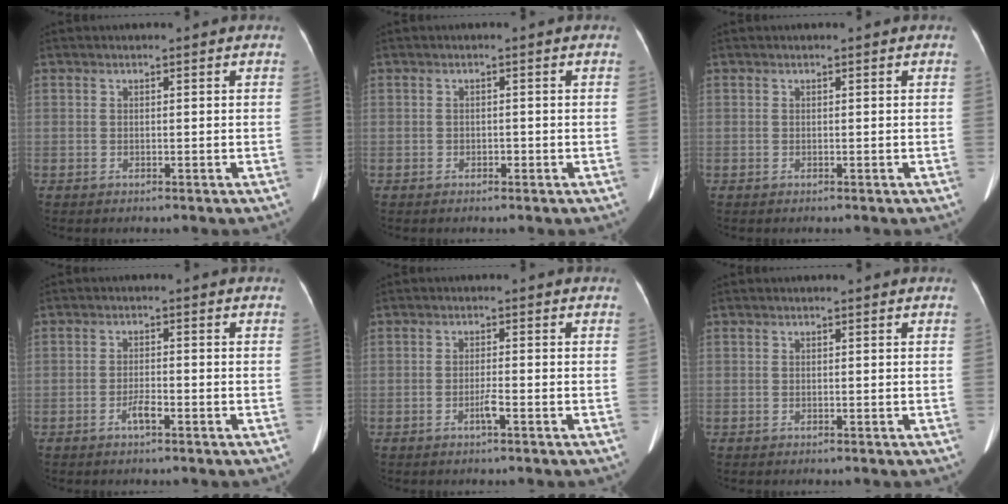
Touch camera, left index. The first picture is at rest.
{"total": 0.6, "force": [-0.4, 0.4, 0.3], "torque": [-0.003, 0.002, -0.007]}
{"total": 0.0}
{"total": 2.1, "force": [-1.4, 0.3, 1.6], "torque": [-0.031, 0.000, -0.025]}
{"total": 1.7, "force": [-1.0, -0.2, 1.4], "torque": [-0.029, -0.002, -0.019]}
{"total": 0.0}